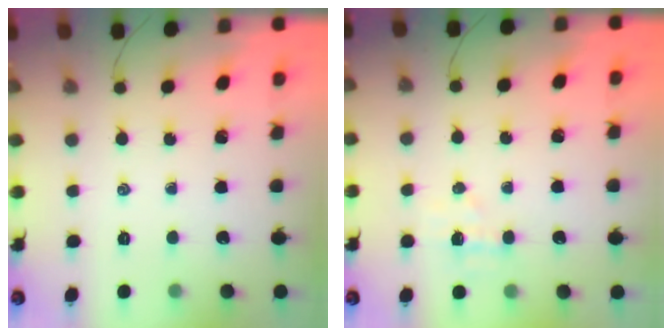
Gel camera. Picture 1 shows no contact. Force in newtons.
{"total": 4.7, "press": 4.5, "slide": 1.4}